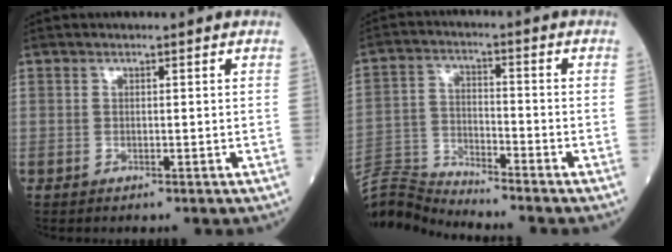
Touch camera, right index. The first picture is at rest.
{"total": 9.7, "force": [-9.5, -1.8, -0.4], "torque": [0.001, 0.017, -0.184]}